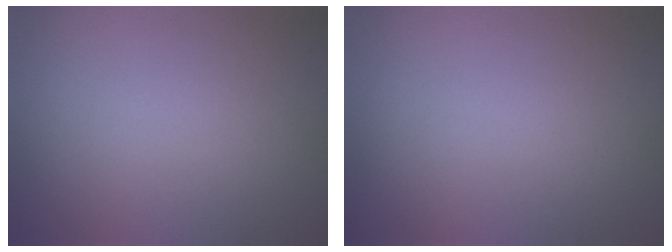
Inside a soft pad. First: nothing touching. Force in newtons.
{"total": 0.0}